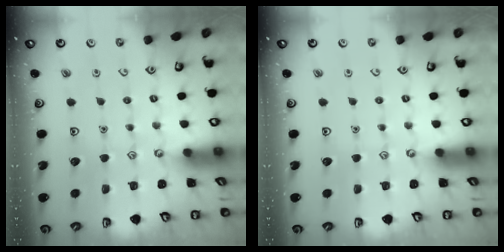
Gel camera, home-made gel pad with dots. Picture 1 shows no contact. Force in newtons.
{"total": 0.0}